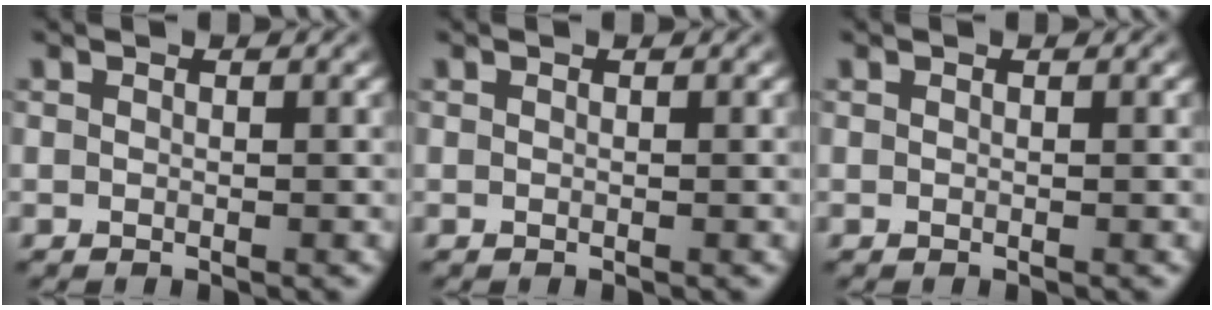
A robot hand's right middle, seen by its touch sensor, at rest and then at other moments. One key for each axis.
{"total": 0.0}
{"total": 0.0}